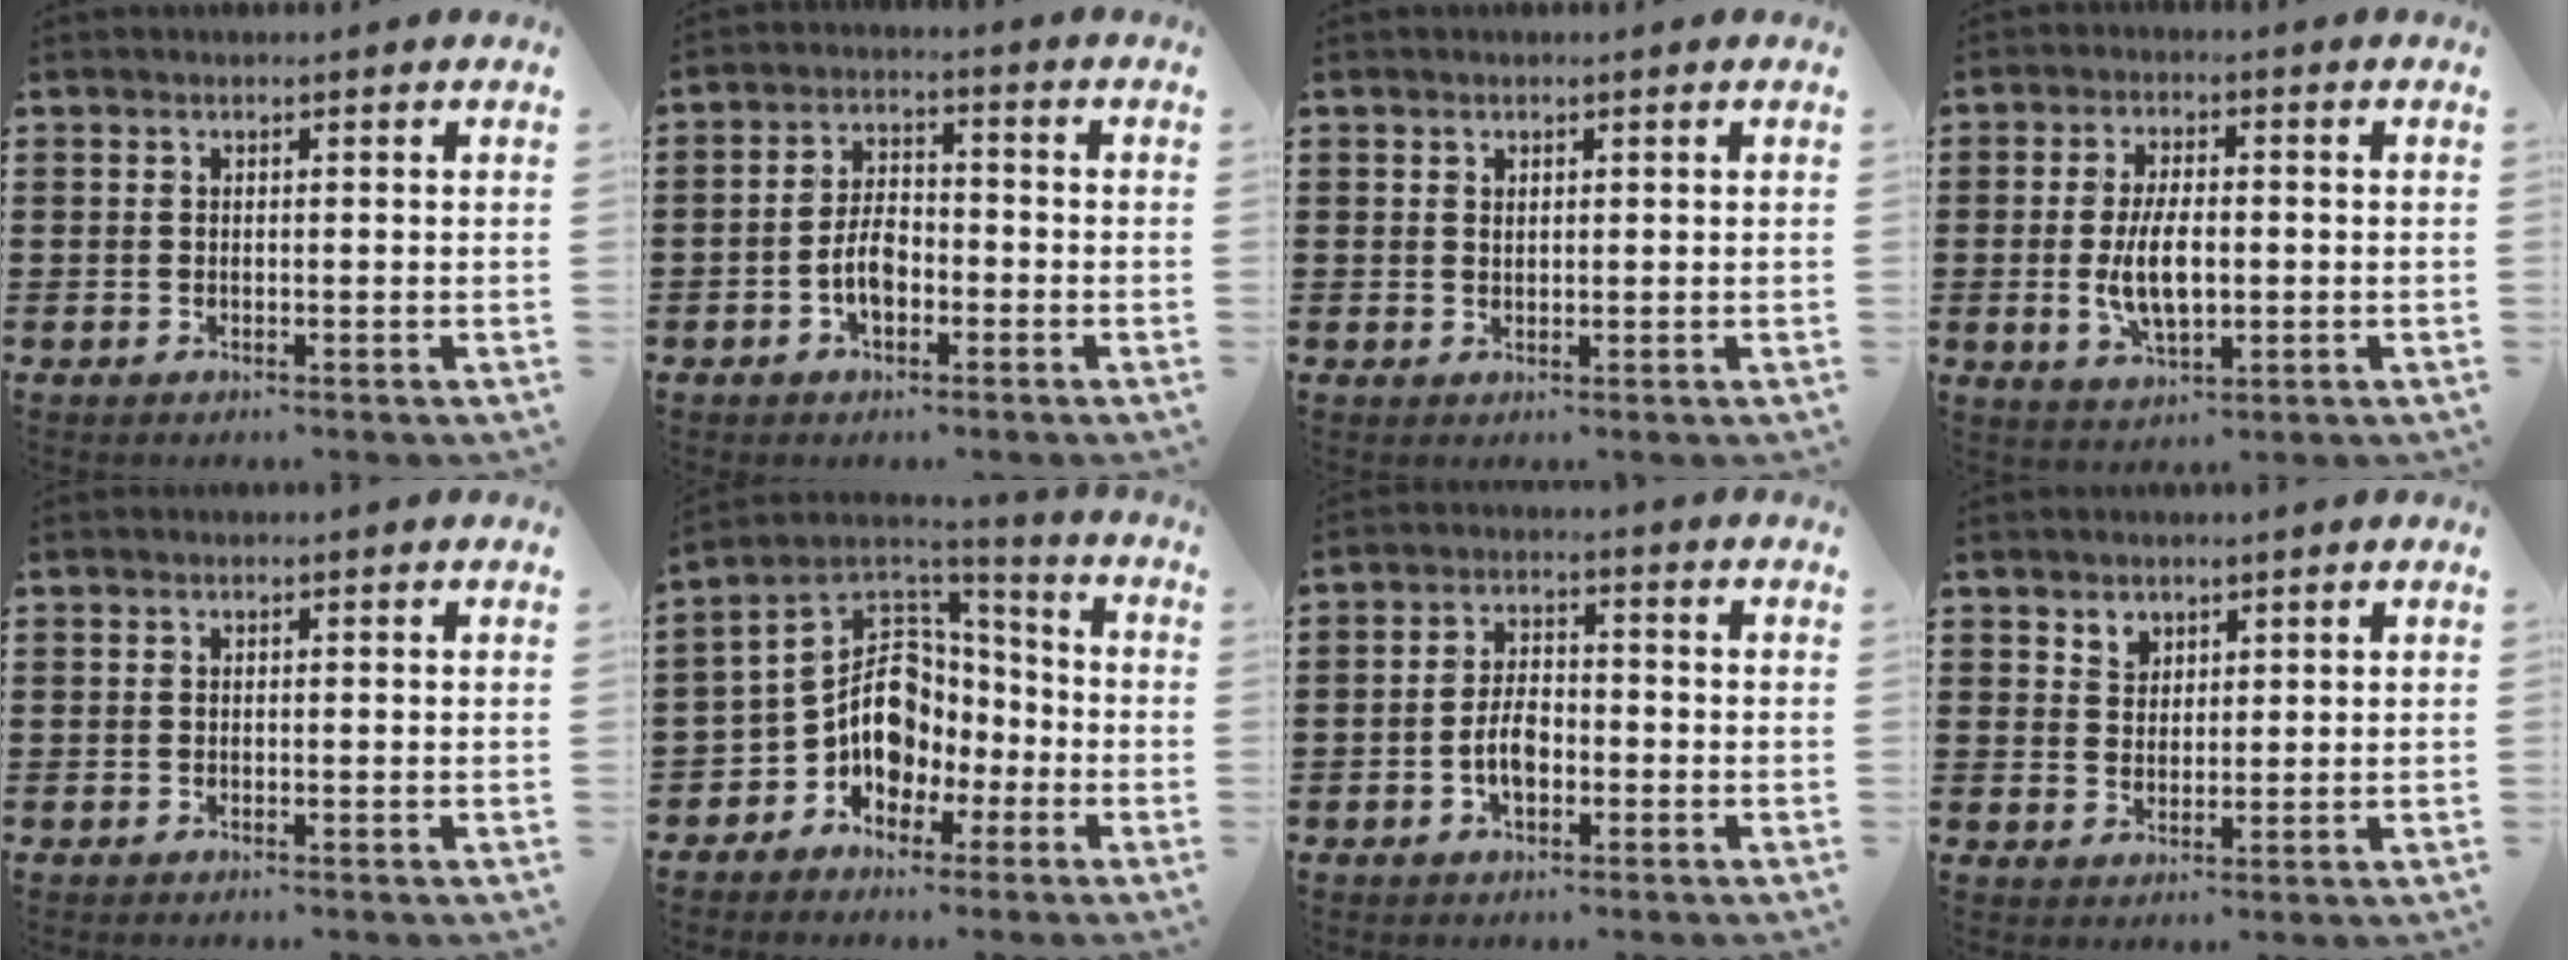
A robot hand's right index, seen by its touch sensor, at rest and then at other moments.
{"total": 4.9, "force": [-1.8, 2.6, 3.7], "torque": [-0.088, -0.001, -0.039]}
{"total": 0.9, "force": [0.6, 0.6, 0.3], "torque": [-0.008, 0.003, 0.011]}
{"total": 7.1, "force": [-0.7, 3.2, 6.3], "torque": [-0.124, -0.005, -0.017]}
{"total": 0.0}
{"total": 10.6, "force": [-0.8, 8.8, 5.8], "torque": [-0.139, -0.020, -0.017]}
{"total": 4.6, "force": [-1.5, 2.5, 3.6], "torque": [-0.081, 0.000, -0.030]}
{"total": 2.6, "force": [1.9, 1.7, 0.1], "torque": [-0.009, 0.006, 0.037]}